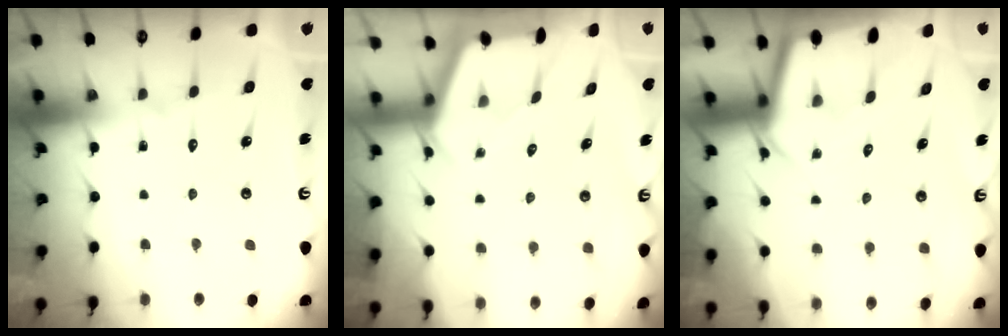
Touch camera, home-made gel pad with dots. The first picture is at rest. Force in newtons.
{"total": 2.4, "press": 2.4, "slide": 0.3}
{"total": 3.0, "press": 3.0, "slide": 0.3}